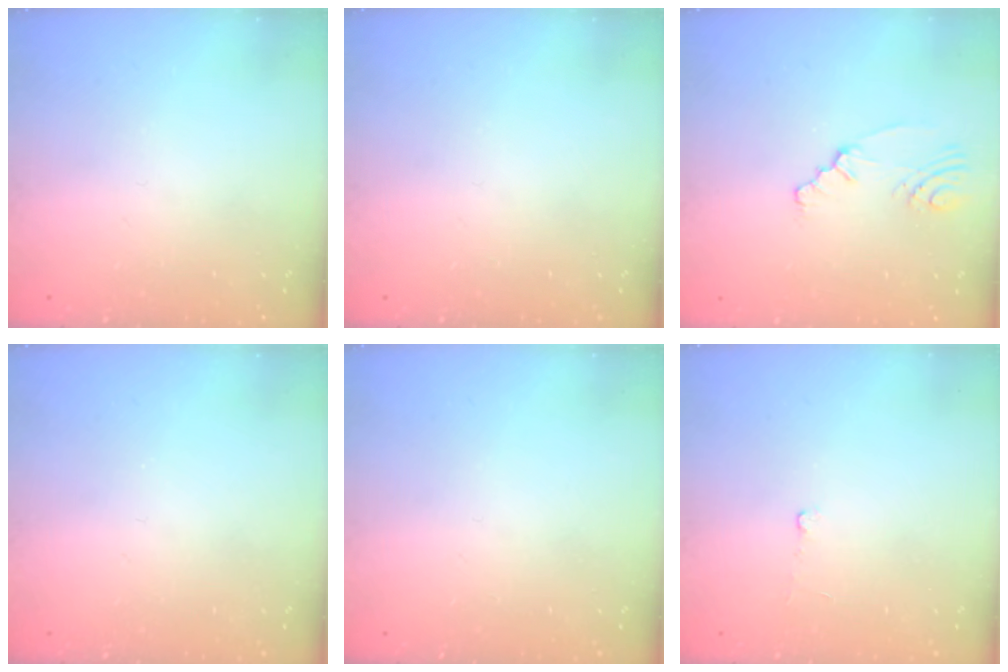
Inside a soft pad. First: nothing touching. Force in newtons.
{"total": 0.0}
{"total": 2.3, "press": 2.0, "slide": 1.2}
{"total": 0.0}
{"total": 0.0}
{"total": 1.6, "press": 1.6, "slide": 0.3}